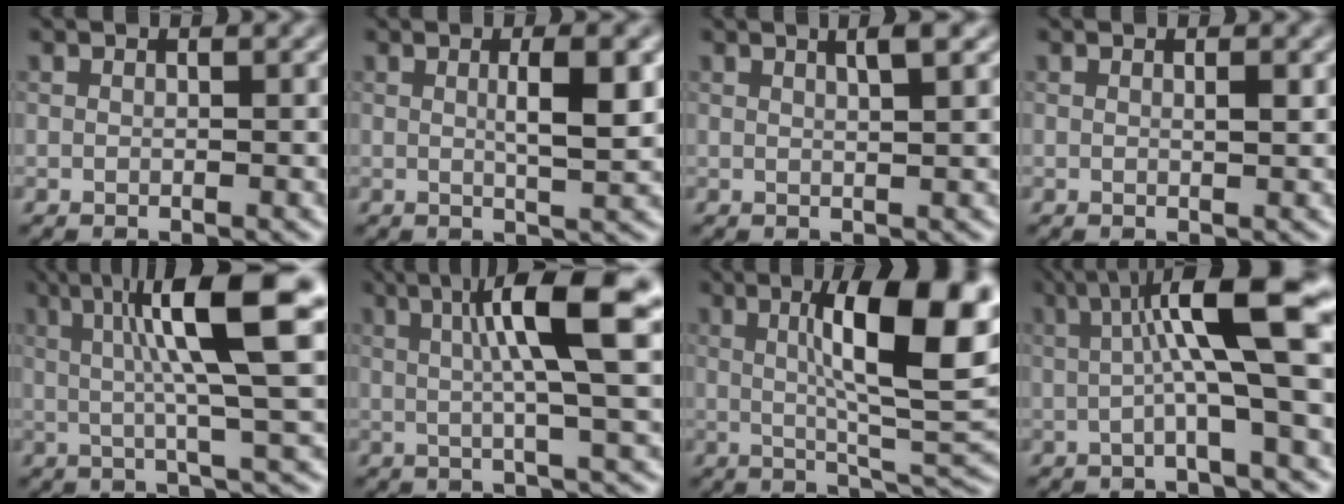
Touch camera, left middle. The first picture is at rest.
{"total": 3.7, "force": [0.7, 0.7, 3.6], "torque": [-0.055, 0.001, 0.009]}
{"total": 2.6, "force": [1.4, 0.8, 2.0], "torque": [-0.012, 0.008, 0.001]}
{"total": 0.7, "force": [0.2, 0.1, 0.6], "torque": [-0.009, 0.000, 0.003]}
{"total": 10.2, "force": [2.5, 1.7, 9.8], "torque": [-0.134, 0.013, 0.035]}
{"total": 8.5, "force": [2.3, 1.3, 8.1], "torque": [-0.110, 0.018, 0.032]}
{"total": 11.8, "force": [2.7, 2.6, 11.2], "torque": [-0.153, 0.010, 0.041]}
{"total": 8.8, "force": [1.3, 1.4, 8.6], "torque": [-0.129, 0.007, 0.016]}